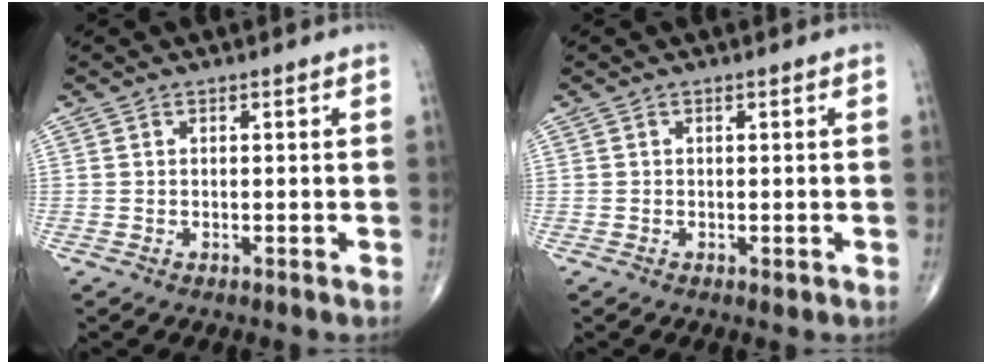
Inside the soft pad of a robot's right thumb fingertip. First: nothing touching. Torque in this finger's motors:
{"motor_torque": [-0.16, 0.00, -0.11, -0.05, -0.01]}